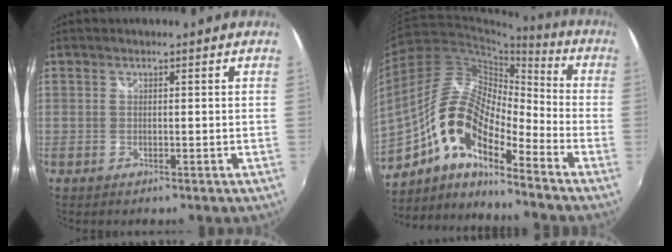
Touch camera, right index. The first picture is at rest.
{"total": 15.8, "force": [-7.8, 6.1, 12.4], "torque": [-0.228, 0.009, -0.163]}